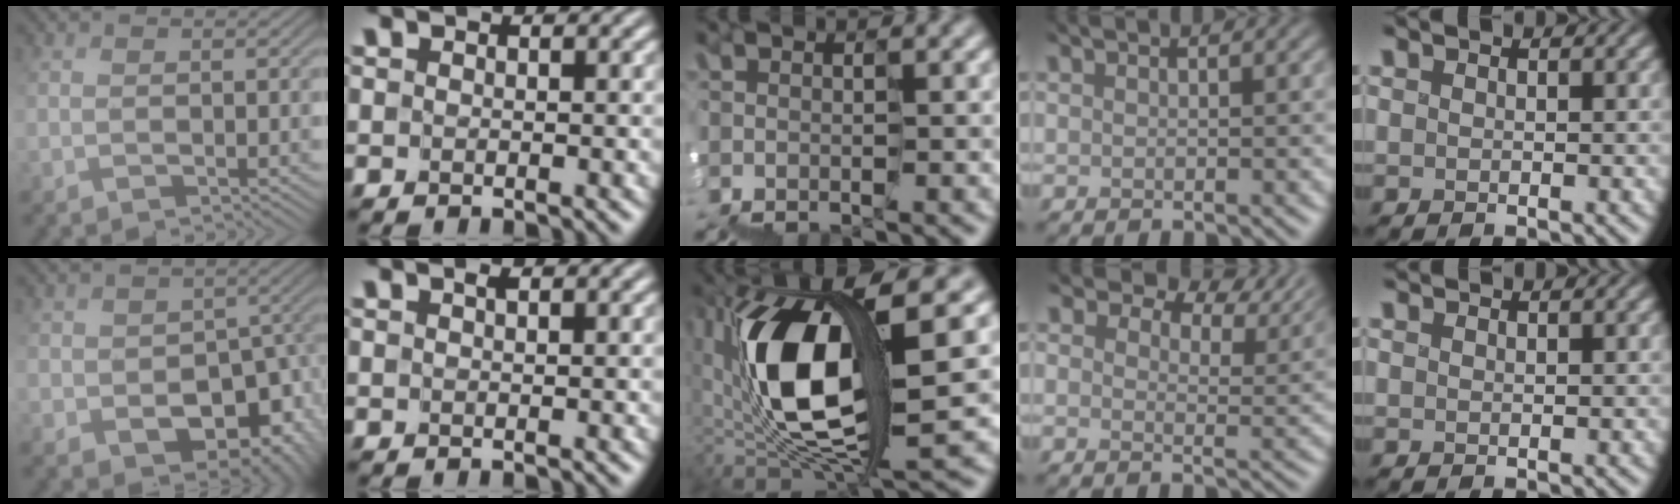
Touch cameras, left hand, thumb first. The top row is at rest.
{"thumb": {"total": 14.7, "force": [-6.5, 10.8, 7.6], "torque": [-0.108, -0.045, -0.088]}, "index": {"total": 0.8, "force": [0.6, 0.2, 0.5], "torque": [-0.005, -0.001, 0.009]}, "middle": {"total": 10.7, "force": [2.8, 3.1, 9.9], "torque": [-0.197, 0.007, 0.058]}, "ring": {"total": 5.7, "force": [4.3, 2.9, 2.4], "torque": [-0.041, -0.007, 0.053]}, "little": {"total": 1.5, "force": [1.4, 0.1, 0.4], "torque": [0.001, 0.005, 0.019]}}